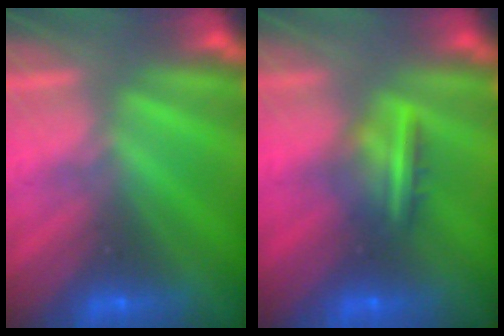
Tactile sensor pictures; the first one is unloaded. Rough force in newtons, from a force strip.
{"total": 8.3}